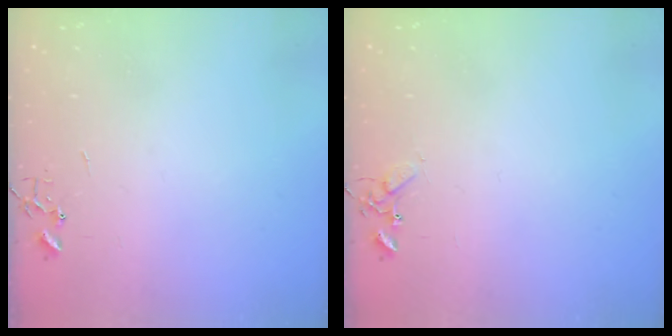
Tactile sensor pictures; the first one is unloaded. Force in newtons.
{"total": 4.7, "press": 4.6, "slide": 0.6}